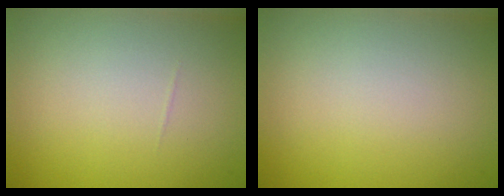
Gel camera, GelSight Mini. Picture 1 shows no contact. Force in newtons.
{"total": 0.0}